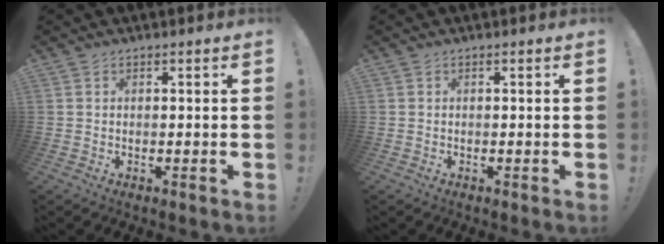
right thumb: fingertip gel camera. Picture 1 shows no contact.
{"total": 0.0}